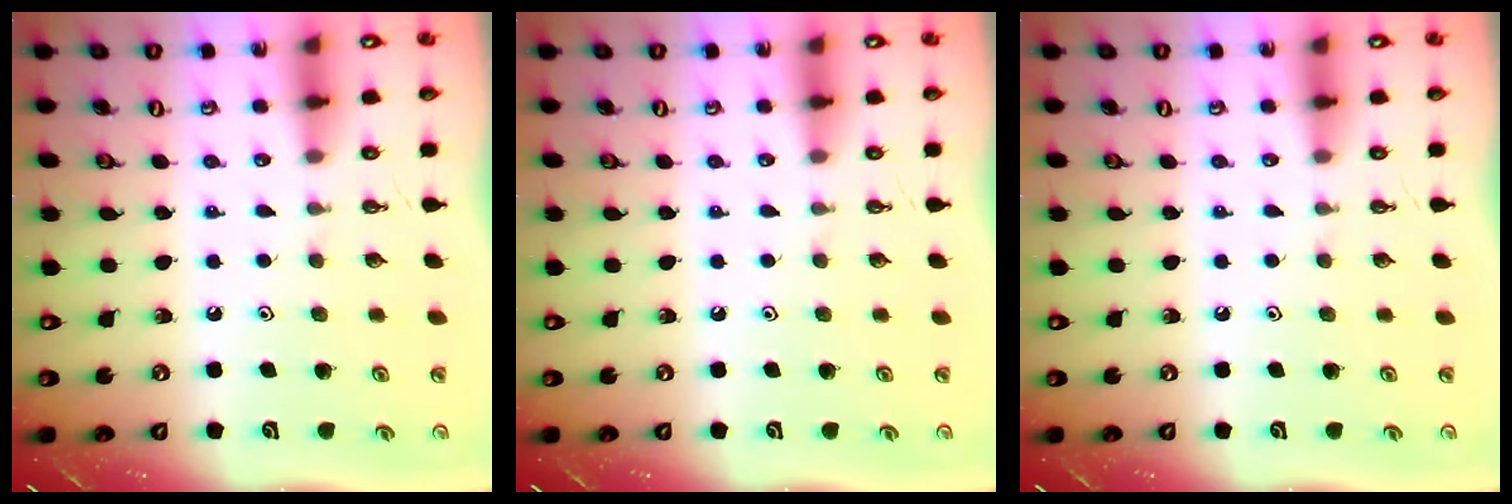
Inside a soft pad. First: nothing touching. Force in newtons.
{"total": 0.0}
{"total": 0.0}